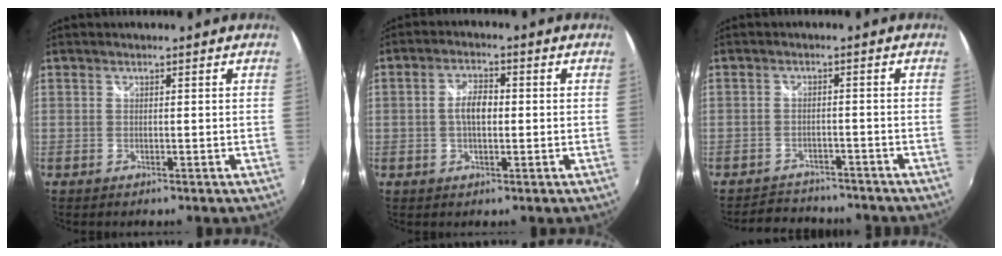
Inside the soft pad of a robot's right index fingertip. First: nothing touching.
{"total": 4.5, "force": [-0.2, 2.2, 3.9], "torque": [-0.074, 0.009, -0.005]}
{"total": 7.1, "force": [-6.5, 2.5, 1.4], "torque": [-0.043, 0.006, -0.095]}